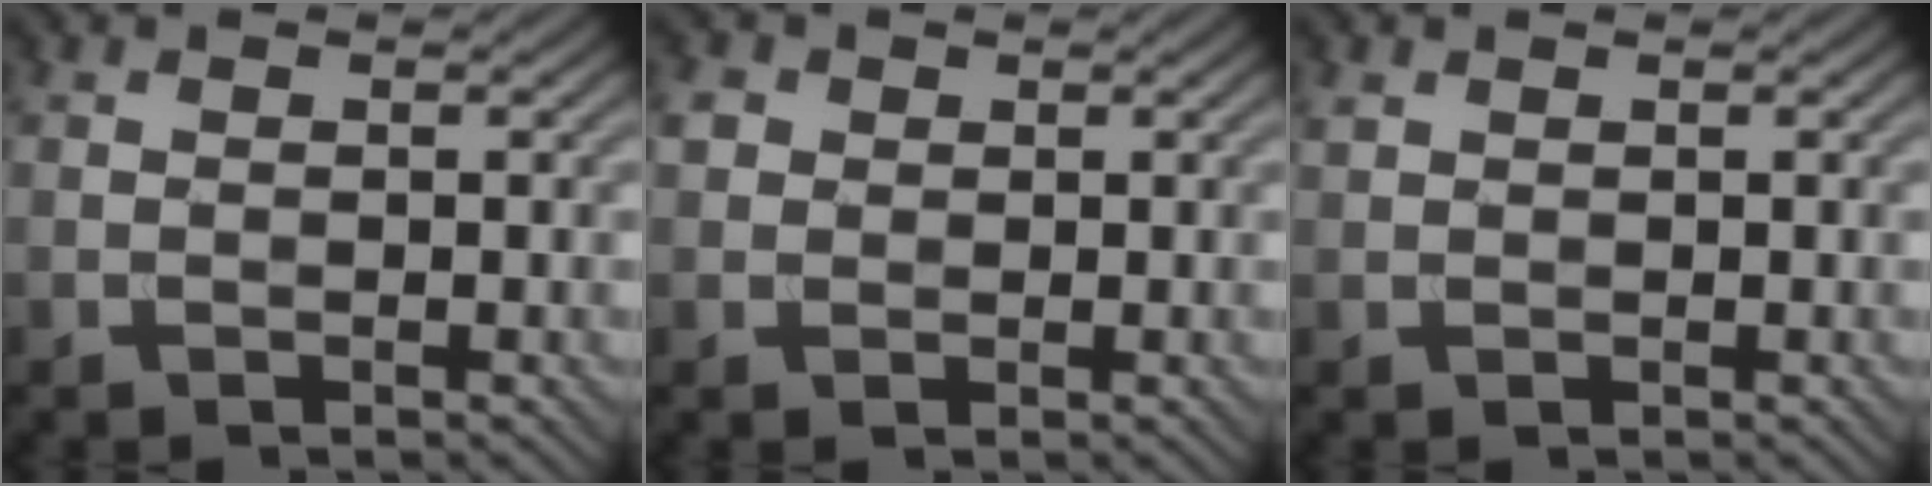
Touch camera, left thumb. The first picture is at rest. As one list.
[{"total": 2.3, "force": [0.5, 2.1, 0.8], "torque": [-0.021, 0.001, 0.007]}, {"total": 0.7, "force": [0.5, 0.4, 0.2], "torque": [-0.009, -0.001, 0.013]}]